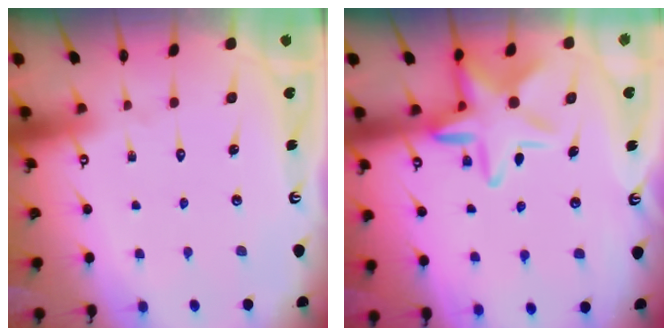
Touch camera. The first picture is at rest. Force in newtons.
{"total": 12.5, "press": 12.4, "slide": 1.9}